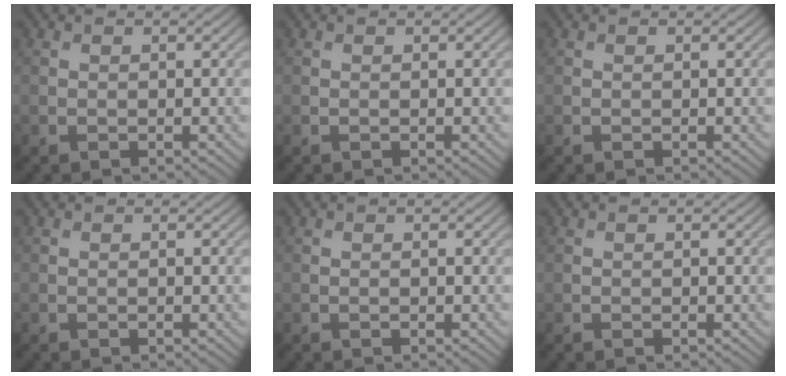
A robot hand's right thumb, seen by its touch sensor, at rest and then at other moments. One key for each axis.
{"total": 0.0}
{"total": 0.0}
{"total": 0.0}
{"total": 0.0}
{"total": 0.0}